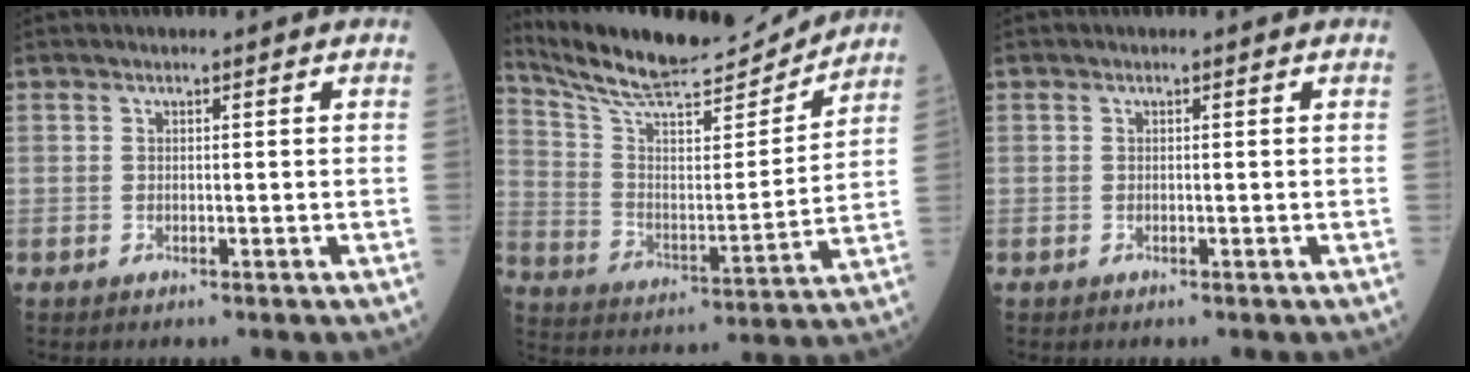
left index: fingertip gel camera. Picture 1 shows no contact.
{"total": 19.4, "force": [18.1, 2.3, 6.6], "torque": [-0.126, -0.012, 0.290]}
{"total": 0.0}